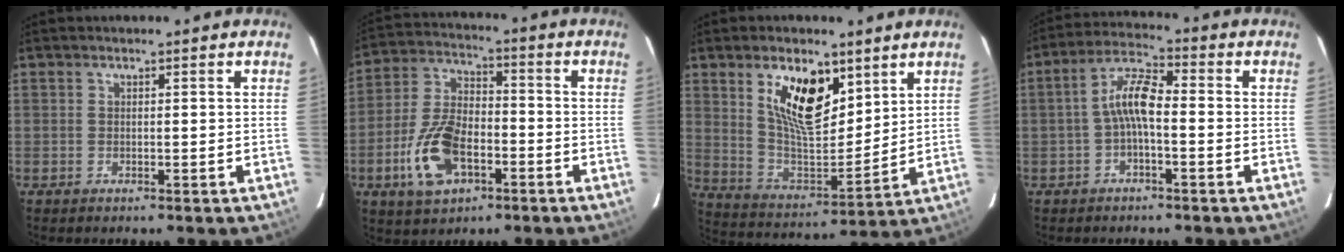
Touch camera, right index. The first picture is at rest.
{"total": 13.4, "force": [-5.5, 7.4, 9.8], "torque": [-0.209, 0.006, -0.093]}
{"total": 14.7, "force": [7.6, 6.6, 10.7], "torque": [-0.192, 0.000, 0.153]}
{"total": 6.5, "force": [-1.4, 1.9, 6.1], "torque": [-0.128, 0.021, -0.029]}